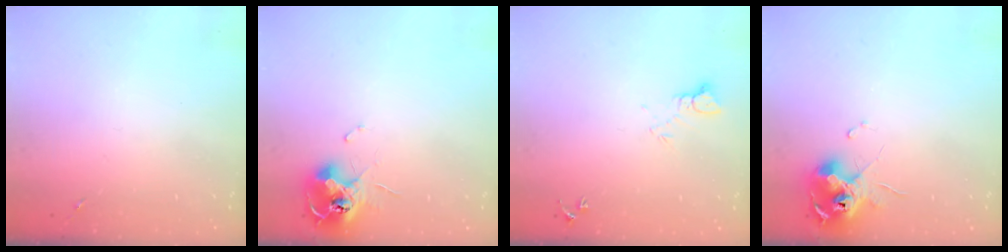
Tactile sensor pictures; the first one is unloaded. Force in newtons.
{"total": 12.0, "press": 11.9, "slide": 1.2}
{"total": 3.9, "press": 3.8, "slide": 0.4}
{"total": 12.2, "press": 12.1, "slide": 1.3}